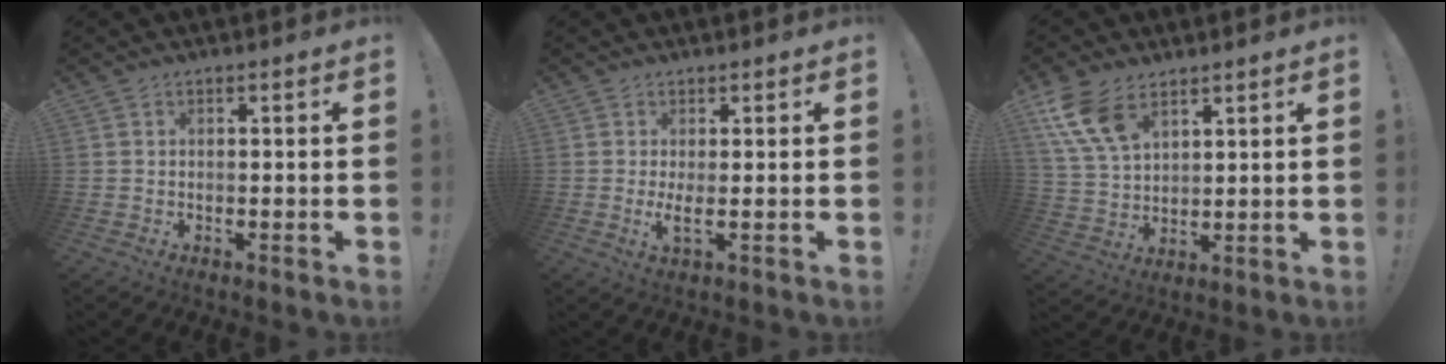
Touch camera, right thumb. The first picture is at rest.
{"total": 3.4, "force": [0.7, 0.1, 3.3], "torque": [-0.049, -0.019, 0.013]}
{"total": 11.9, "force": [6.9, 6.5, 7.2], "torque": [-0.157, -0.023, 0.136]}